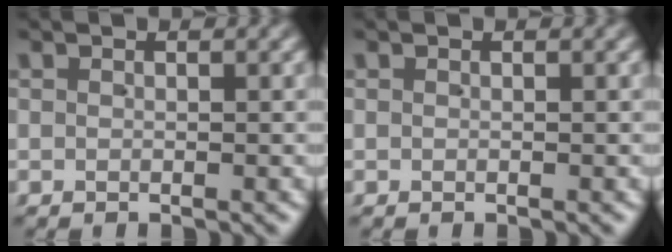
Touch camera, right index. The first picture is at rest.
{"total": 0.0}